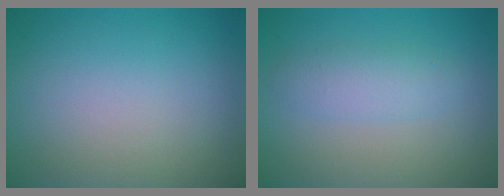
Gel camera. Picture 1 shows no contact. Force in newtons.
{"total": 2.4, "press": 2.4, "slide": 0.0}